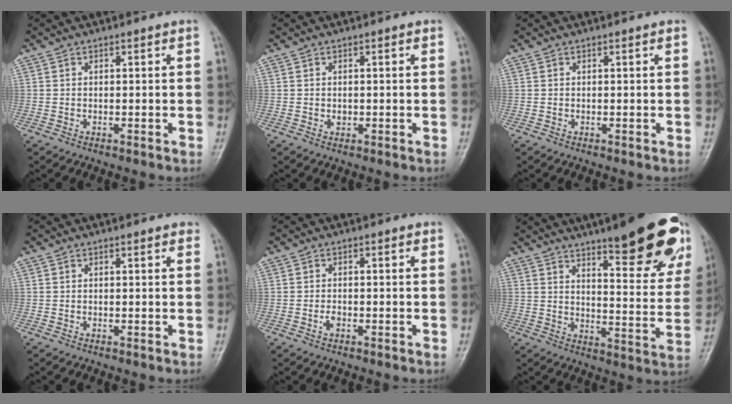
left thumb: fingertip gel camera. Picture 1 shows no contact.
{"total": 1.0, "force": [0.0, 0.8, 0.5], "torque": [-0.002, 0.001, 0.000]}
{"total": 0.0}
{"total": 0.9, "force": [0.6, 0.3, 0.6], "torque": [-0.008, -0.001, 0.004]}
{"total": 1.3, "force": [-0.6, 0.8, 0.9], "torque": [-0.014, 0.001, -0.013]}
{"total": 21.9, "force": [13.9, 5.4, 16.0], "torque": [-0.176, -0.063, 0.184]}